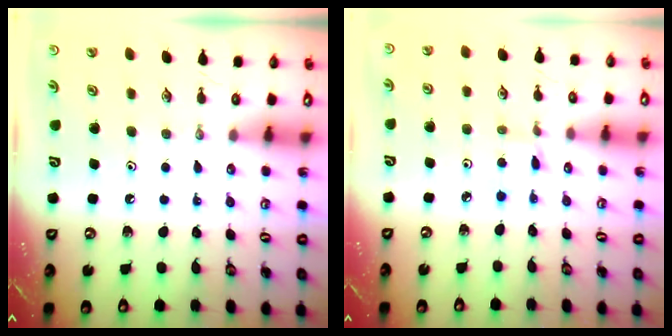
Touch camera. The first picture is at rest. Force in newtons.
{"total": 1.5, "press": 1.5, "slide": 0.2}